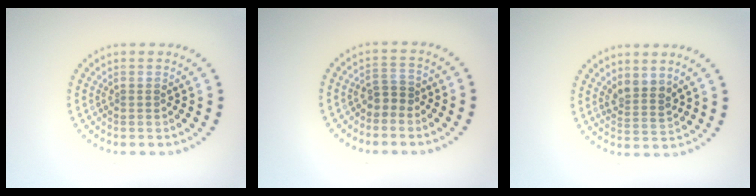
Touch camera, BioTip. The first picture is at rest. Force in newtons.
{"total": 1.8, "press": 1.5, "slide": 0.9}
{"total": 2.4, "press": 1.9, "slide": 1.5}